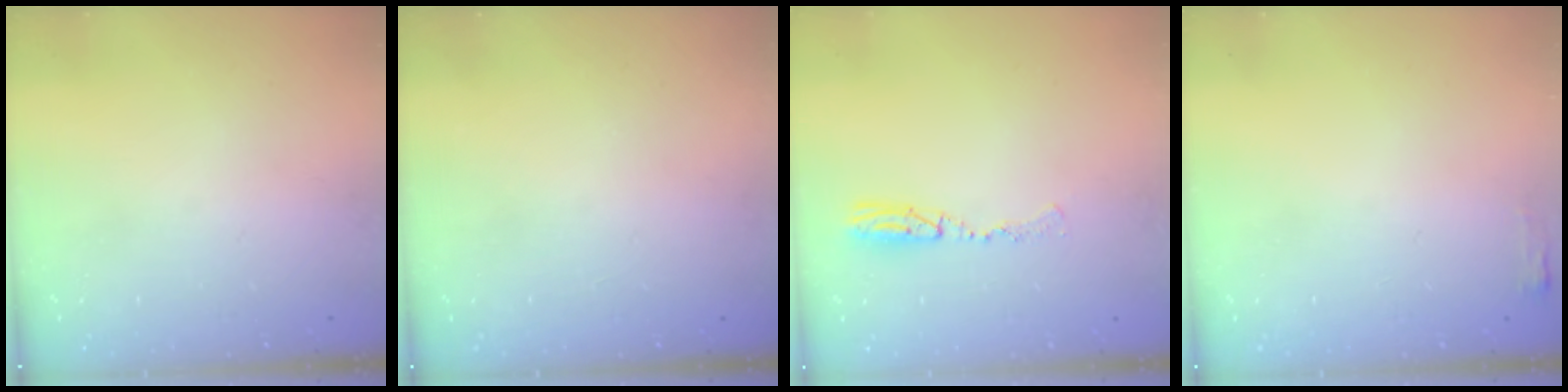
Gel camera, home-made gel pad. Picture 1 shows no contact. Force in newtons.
{"total": 0.0}
{"total": 5.6, "press": 5.3, "slide": 1.9}
{"total": 2.7, "press": 2.6, "slide": 0.8}